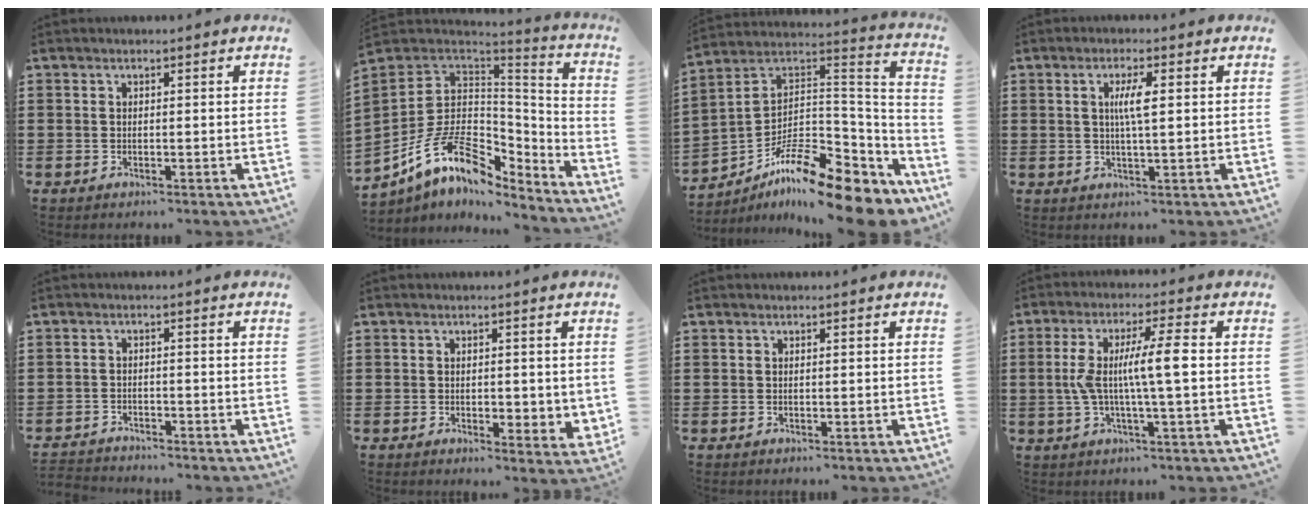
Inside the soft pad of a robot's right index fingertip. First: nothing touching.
{"total": 13.8, "force": [-6.1, 8.4, 9.0], "torque": [-0.198, 0.009, -0.106]}
{"total": 14.4, "force": [-10.5, 3.8, 9.1], "torque": [-0.146, 0.024, -0.190]}
{"total": 3.7, "force": [0.7, 0.5, 3.6], "torque": [-0.071, 0.002, 0.008]}
{"total": 1.9, "force": [-1.9, 0.2, -0.2], "torque": [-0.003, 0.002, -0.043]}
{"total": 2.0, "force": [0.3, 1.3, 1.5], "torque": [-0.024, 0.005, 0.004]}
{"total": 0.0}
{"total": 8.3, "force": [0.0, 0.5, 8.3], "torque": [-0.157, -0.002, -0.009]}